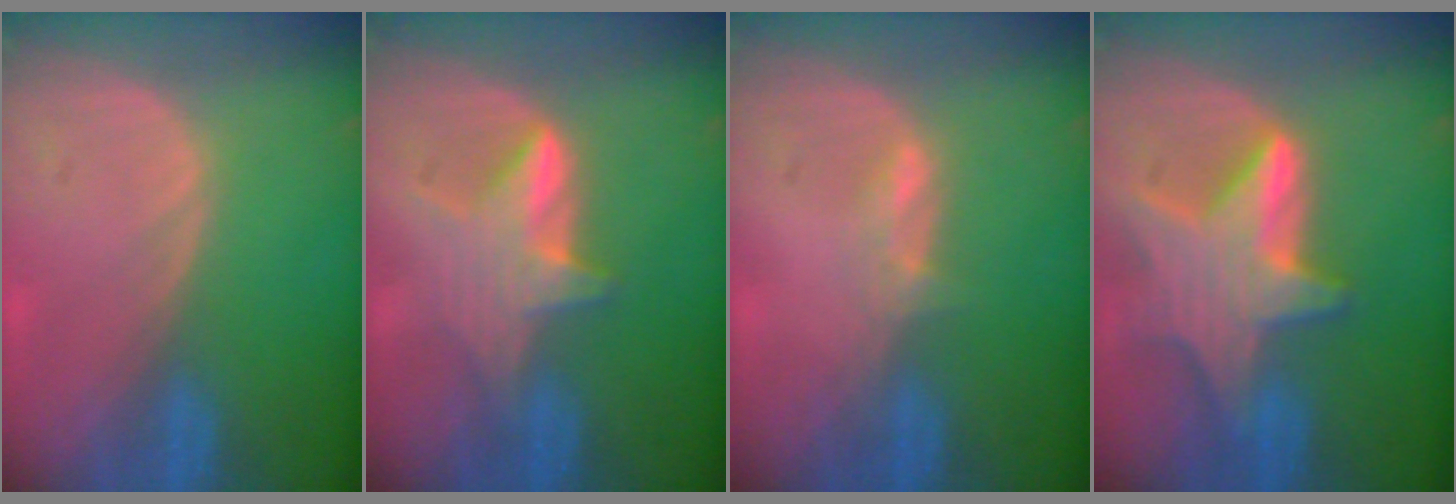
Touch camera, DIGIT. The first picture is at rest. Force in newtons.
{"total": 6.1, "press": 5.8, "slide": 2.1}
{"total": 1.7, "press": 1.7, "slide": 0.6}
{"total": 9.5, "press": 9.5, "slide": 0.6}